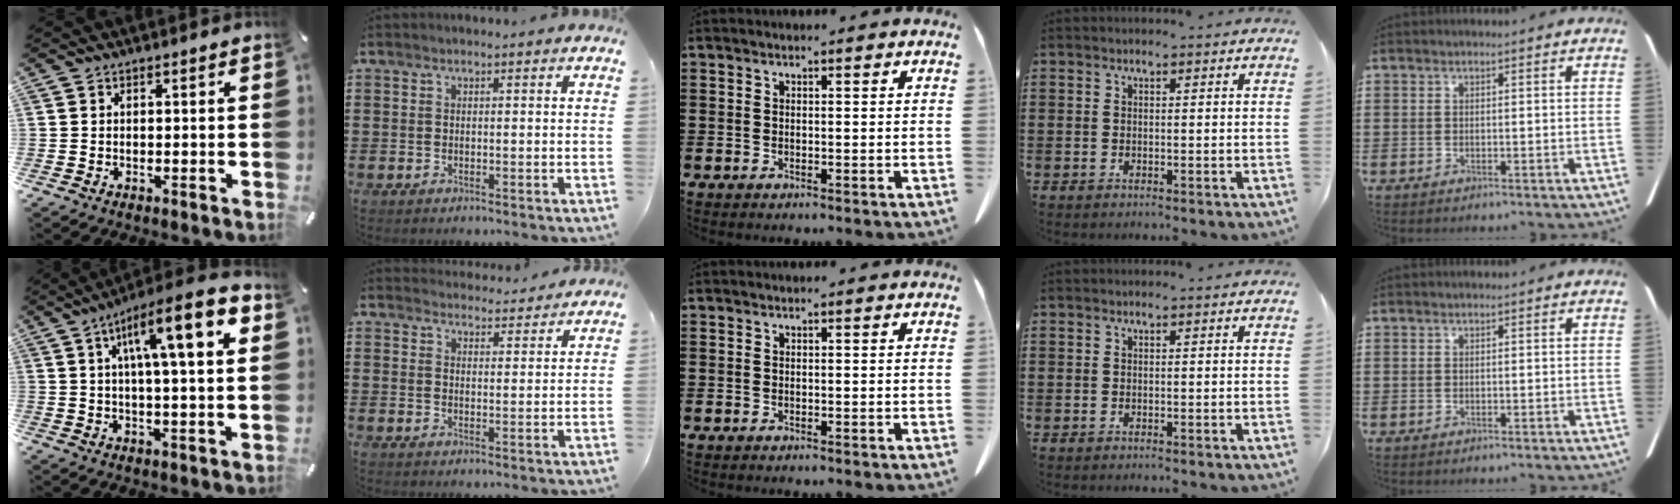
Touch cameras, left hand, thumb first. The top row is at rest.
{"thumb": {"total": 15.1, "force": [5.6, 3.0, 13.7], "torque": [-0.220, -0.020, 0.082]}, "index": {"total": 3.7, "force": [3.7, 0.4, 0.1], "torque": [-0.005, -0.019, 0.066]}}